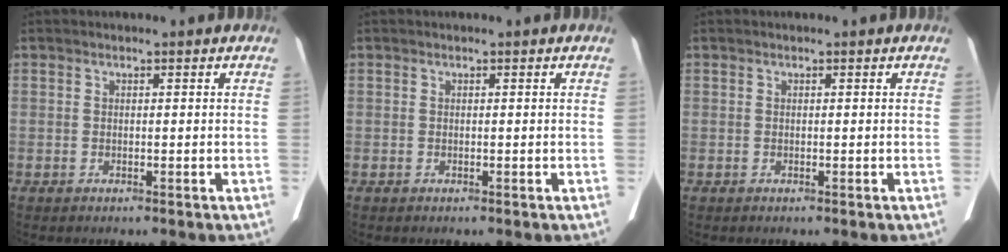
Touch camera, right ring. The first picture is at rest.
{"total": 0.0}
{"total": 0.0}